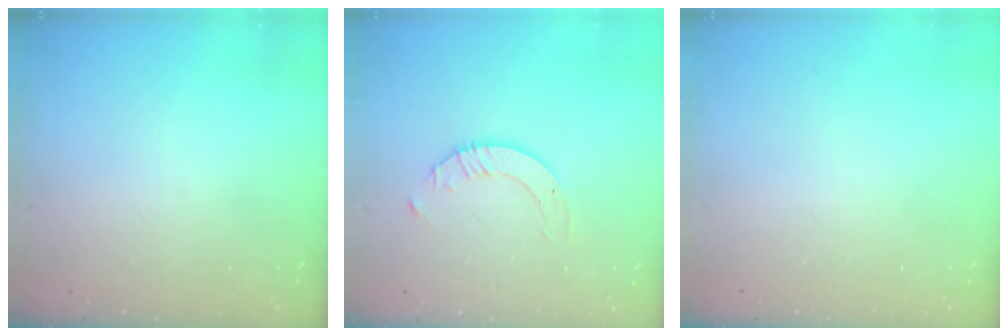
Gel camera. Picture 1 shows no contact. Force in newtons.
{"total": 2.1, "press": 2.1, "slide": 0.2}
{"total": 0.0}